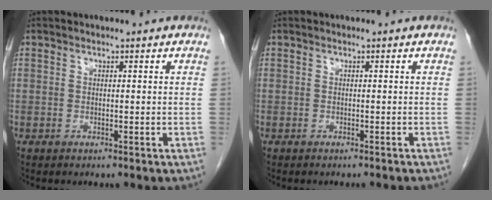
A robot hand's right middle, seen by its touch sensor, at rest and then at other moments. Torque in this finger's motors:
{"motor_torque": [-0.85, -1.29, -0.14, -0.03]}